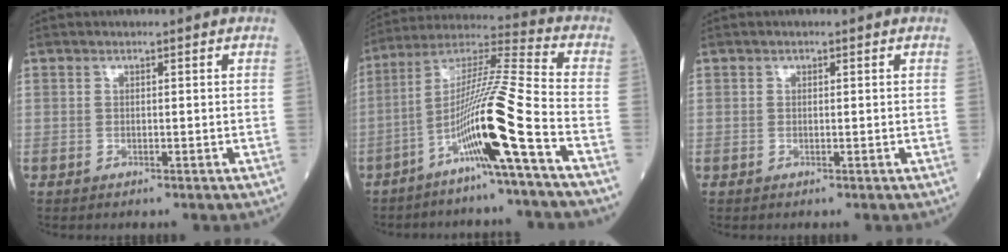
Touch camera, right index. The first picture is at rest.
{"total": 14.0, "force": [-6.1, -2.1, 12.5], "torque": [-0.235, -0.002, -0.122]}
{"total": 0.0}